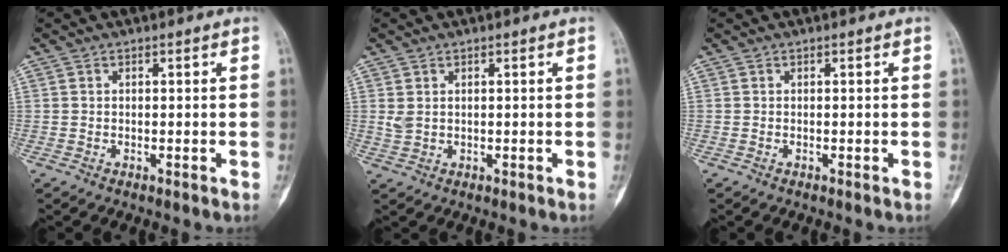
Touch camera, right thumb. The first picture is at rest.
{"total": 2.0, "force": [0.7, 1.4, 1.3], "torque": [-0.026, 0.001, 0.021]}
{"total": 0.0}